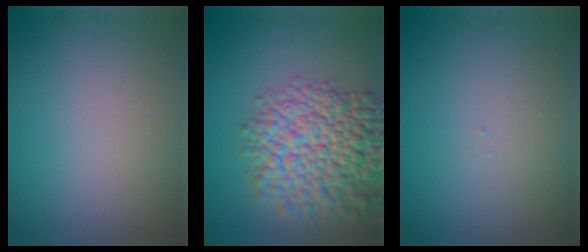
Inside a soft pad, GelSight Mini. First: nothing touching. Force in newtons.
{"total": 10.3, "press": 10.3, "slide": 0.4}
{"total": 0.0}